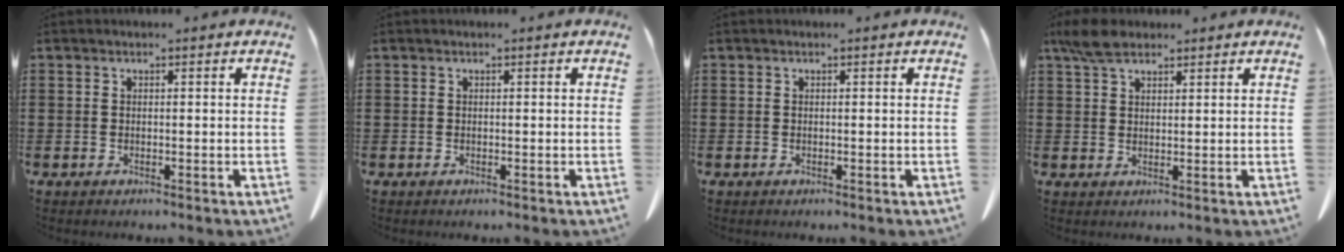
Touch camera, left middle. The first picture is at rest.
{"total": 0.0}
{"total": 0.0}
{"total": 4.5, "force": [3.3, 2.1, 2.2], "torque": [-0.054, 0.006, 0.064]}